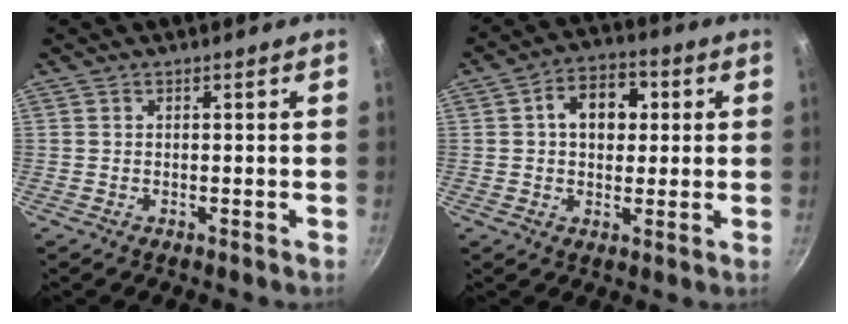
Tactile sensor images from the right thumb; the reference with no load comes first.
{"total": 9.4, "force": [1.7, 6.7, 6.4], "torque": [-0.058, 0.011, 0.016]}